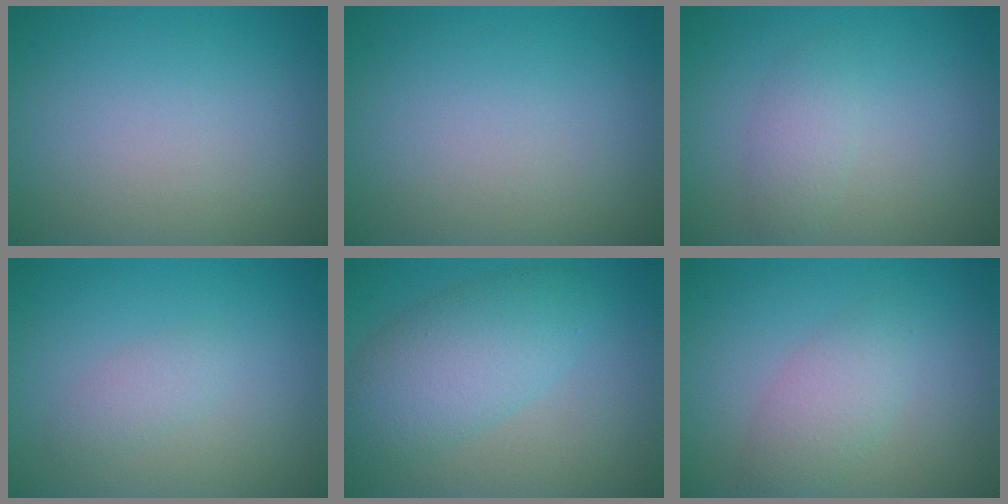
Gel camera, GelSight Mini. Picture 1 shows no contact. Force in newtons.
{"total": 0.0}
{"total": 1.7, "press": 1.7, "slide": 0.0}
{"total": 1.4, "press": 1.4, "slide": 0.1}
{"total": 6.0, "press": 6.0, "slide": 0.4}
{"total": 2.7, "press": 2.7, "slide": 0.1}